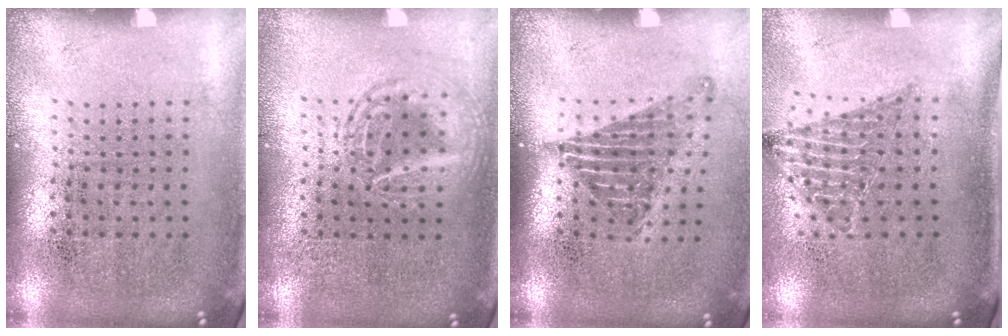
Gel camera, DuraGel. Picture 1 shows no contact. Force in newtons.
{"total": 2.6, "press": 2.6, "slide": 0.3}
{"total": 1.3, "press": 1.1, "slide": 0.7}
{"total": 1.3, "press": 1.1, "slide": 0.7}